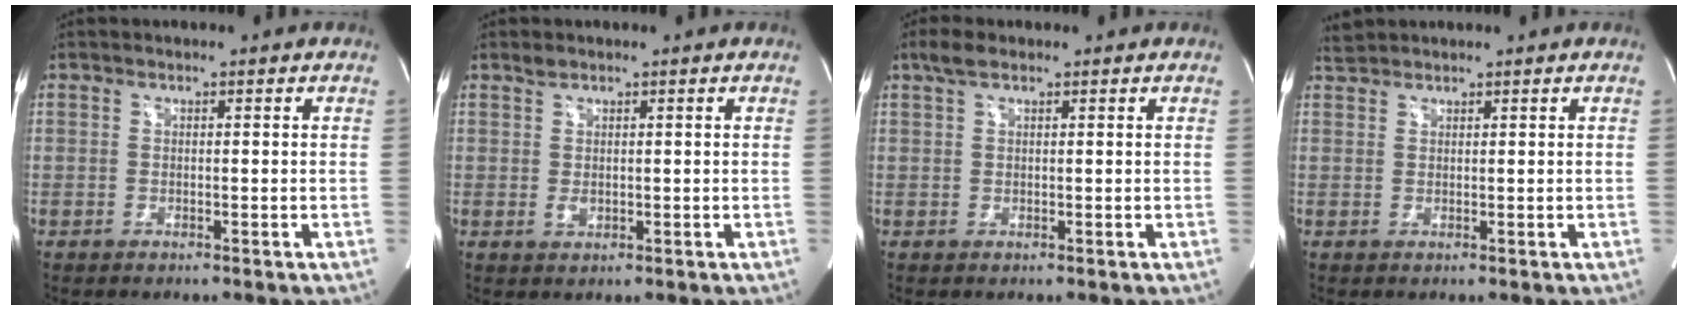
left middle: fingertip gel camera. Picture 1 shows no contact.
{"total": 1.7, "force": [0.7, 1.1, 1.1], "torque": [-0.020, -0.007, 0.017]}
{"total": 2.5, "force": [1.8, 0.8, 1.6], "torque": [-0.039, 0.017, 0.035]}
{"total": 1.8, "force": [1.8, 0.2, -0.1], "torque": [-0.007, 0.013, 0.040]}